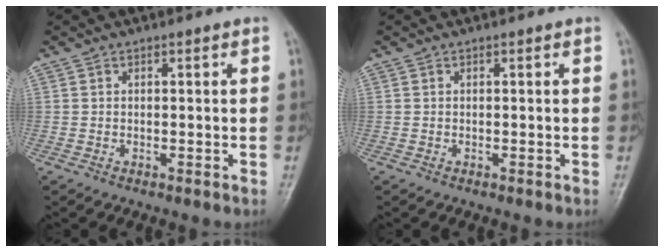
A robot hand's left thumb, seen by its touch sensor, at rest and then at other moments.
{"total": 0.0}